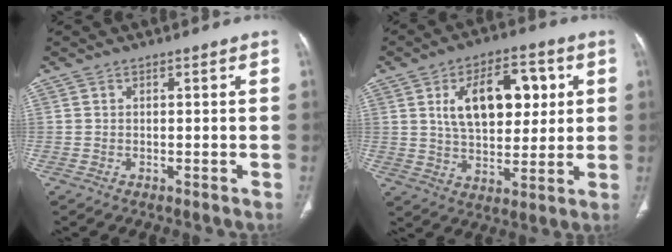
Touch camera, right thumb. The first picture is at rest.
{"total": 15.5, "force": [4.1, 8.7, 12.2], "torque": [-0.158, 0.000, 0.070]}